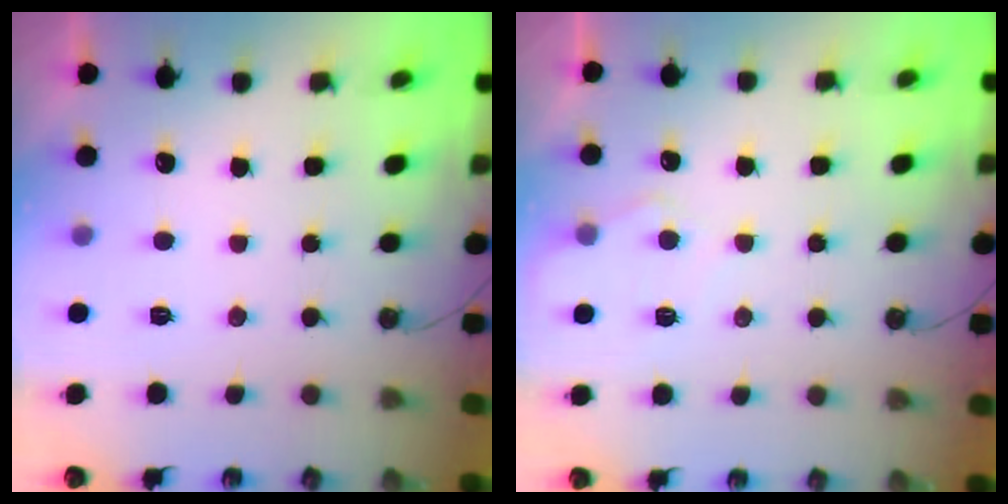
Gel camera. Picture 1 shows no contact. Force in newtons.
{"total": 6.5, "press": 6.4, "slide": 0.7}